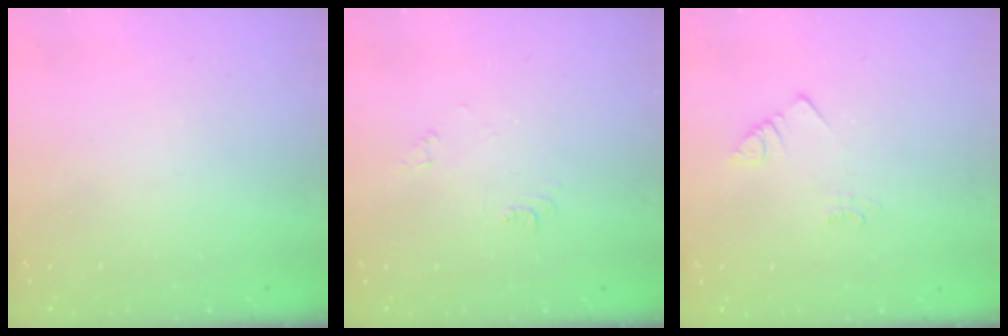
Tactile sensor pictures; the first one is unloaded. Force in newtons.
{"total": 3.5, "press": 3.4, "slide": 0.5}
{"total": 2.5, "press": 2.5, "slide": 0.5}